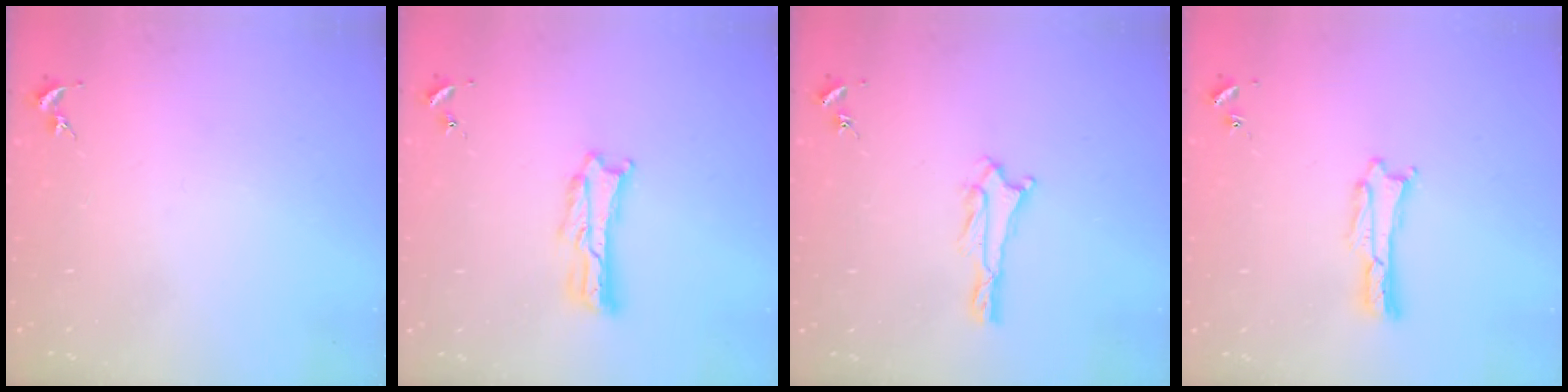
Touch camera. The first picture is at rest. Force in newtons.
{"total": 1.6, "press": 1.6, "slide": 0.3}
{"total": 0.7, "press": 0.7, "slide": 0.1}
{"total": 0.7, "press": 0.7, "slide": 0.1}